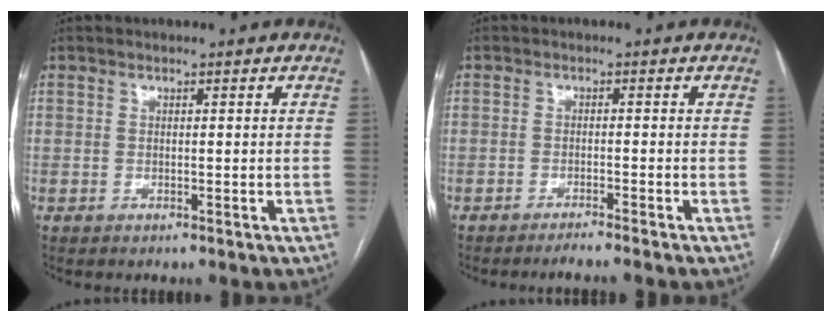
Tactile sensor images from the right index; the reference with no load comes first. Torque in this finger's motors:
{"motor_torque": [0.02, 0.01, -0.19, 0.00]}